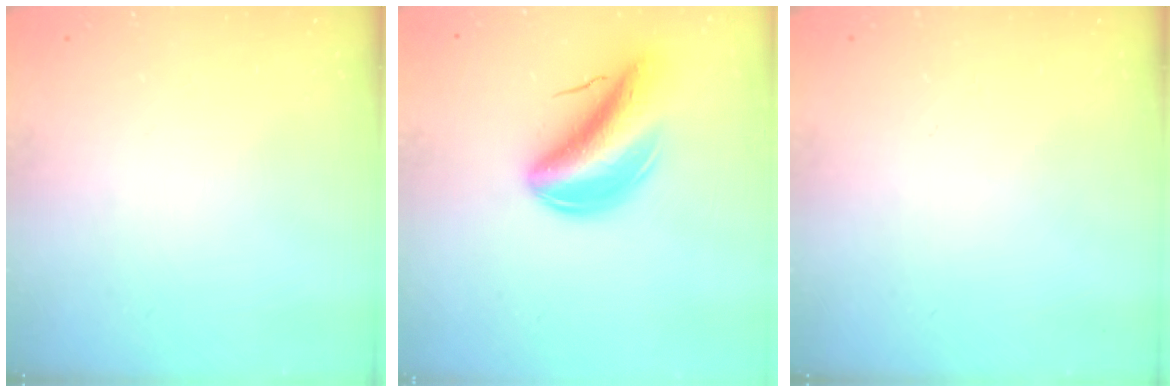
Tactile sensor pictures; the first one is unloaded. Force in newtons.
{"total": 8.9, "press": 8.5, "slide": 2.8}
{"total": 0.0}